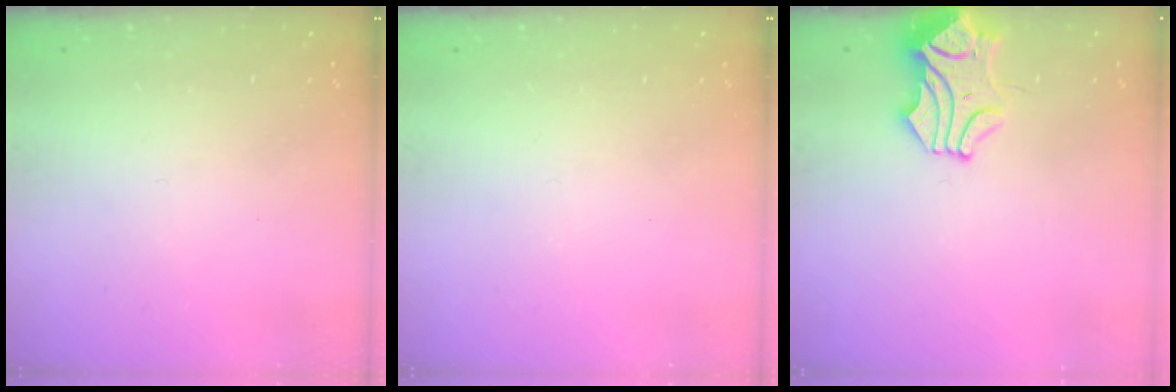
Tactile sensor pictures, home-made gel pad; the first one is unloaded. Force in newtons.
{"total": 0.0}
{"total": 1.1, "press": 0.6, "slide": 0.9}